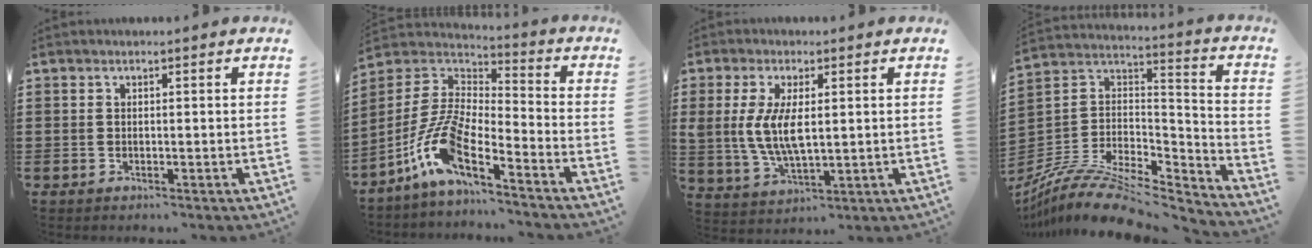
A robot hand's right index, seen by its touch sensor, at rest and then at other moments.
{"total": 10.5, "force": [-7.3, 2.6, 7.1], "torque": [-0.182, -0.017, -0.156]}
{"total": 7.4, "force": [0.7, 3.3, 6.6], "torque": [-0.149, 0.001, 0.007]}
{"total": 10.1, "force": [-8.1, 3.4, 5.0], "torque": [-0.103, 0.009, -0.160]}